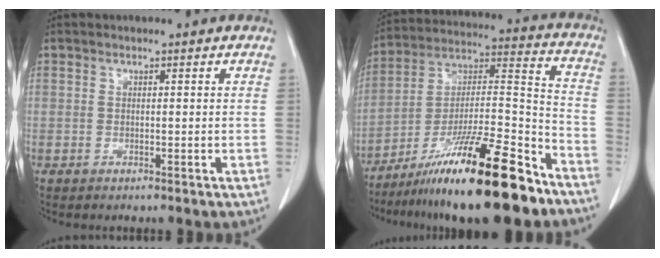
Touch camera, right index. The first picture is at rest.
{"total": 22.6, "force": [-15.9, 1.9, 16.0], "torque": [-0.252, -0.011, -0.270]}